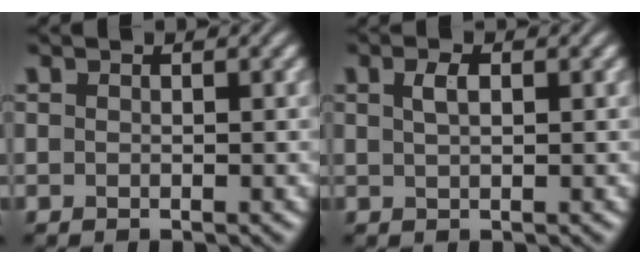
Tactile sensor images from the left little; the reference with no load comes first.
{"total": 1.6, "force": [0.7, 0.7, 1.3], "torque": [-0.027, 0.005, 0.013]}